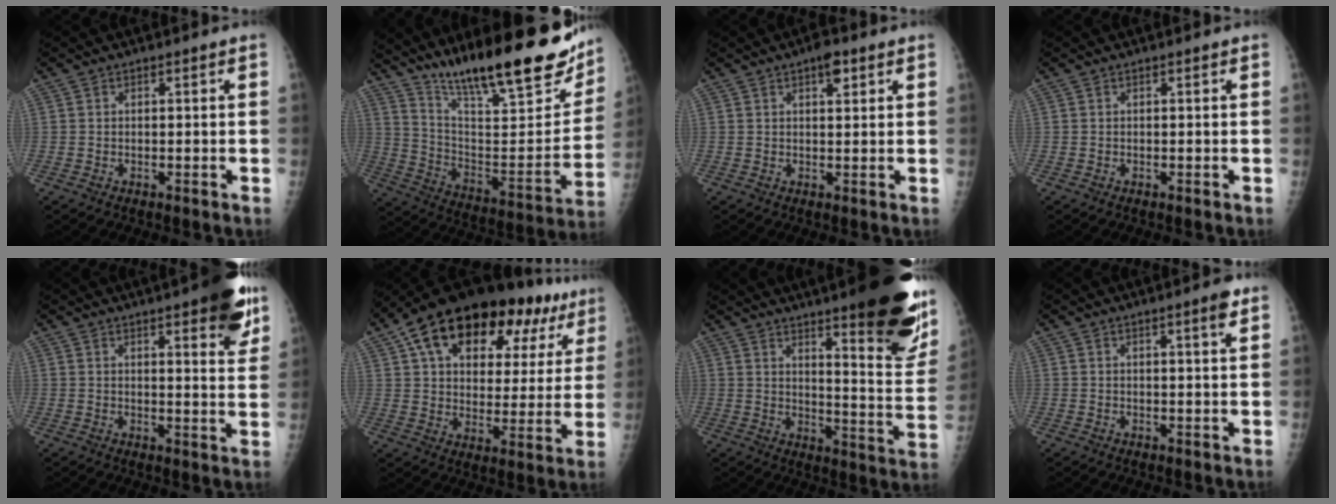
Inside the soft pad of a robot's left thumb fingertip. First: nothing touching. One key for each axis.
{"total": 28.2, "fx": 19.8, "fy": 6.7, "fz": 19.0, "tx": -0.264, "ty": -0.074, "tz": 0.311}
{"total": 3.4, "fx": 1.9, "fy": 1.4, "fz": 2.4, "tx": -0.025, "ty": -0.006, "tz": 0.025}
{"total": 0.0}
{"total": 12.4, "fx": 7.3, "fy": 3.1, "fz": 9.5, "tx": -0.092, "ty": -0.031, "tz": 0.089}
{"total": 26.6, "fx": 13.7, "fy": 14.1, "fz": 17.9, "tx": -0.239, "ty": 0.021, "tz": 0.208}
{"total": 23.7, "fx": 15.3, "fy": 4.4, "fz": 17.5, "tx": -0.207, "ty": -0.088, "tz": 0.206}
{"total": 3.0, "fx": 1.8, "fy": 0.1, "fz": 2.4, "tx": -0.033, "ty": -0.010, "tz": 0.026}